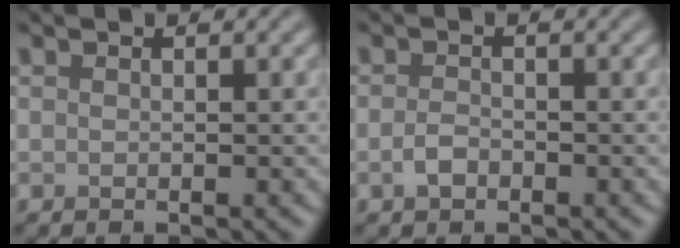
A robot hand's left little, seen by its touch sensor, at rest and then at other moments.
{"total": 1.3, "force": [-0.6, 0.8, 0.8], "torque": [-0.019, -0.001, -0.015]}